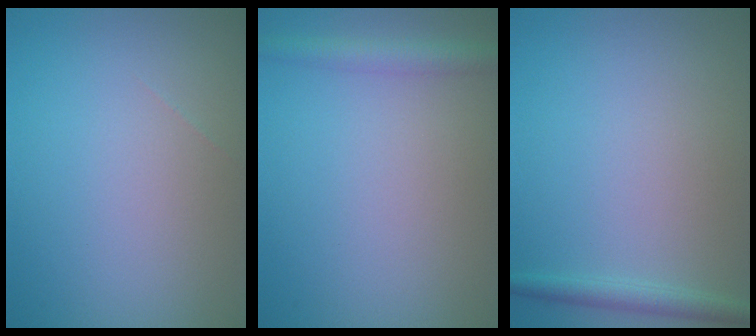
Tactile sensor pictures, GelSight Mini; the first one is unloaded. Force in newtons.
{"total": 2.3, "press": 2.3, "slide": 0.0}
{"total": 1.5, "press": 1.5, "slide": 0.1}